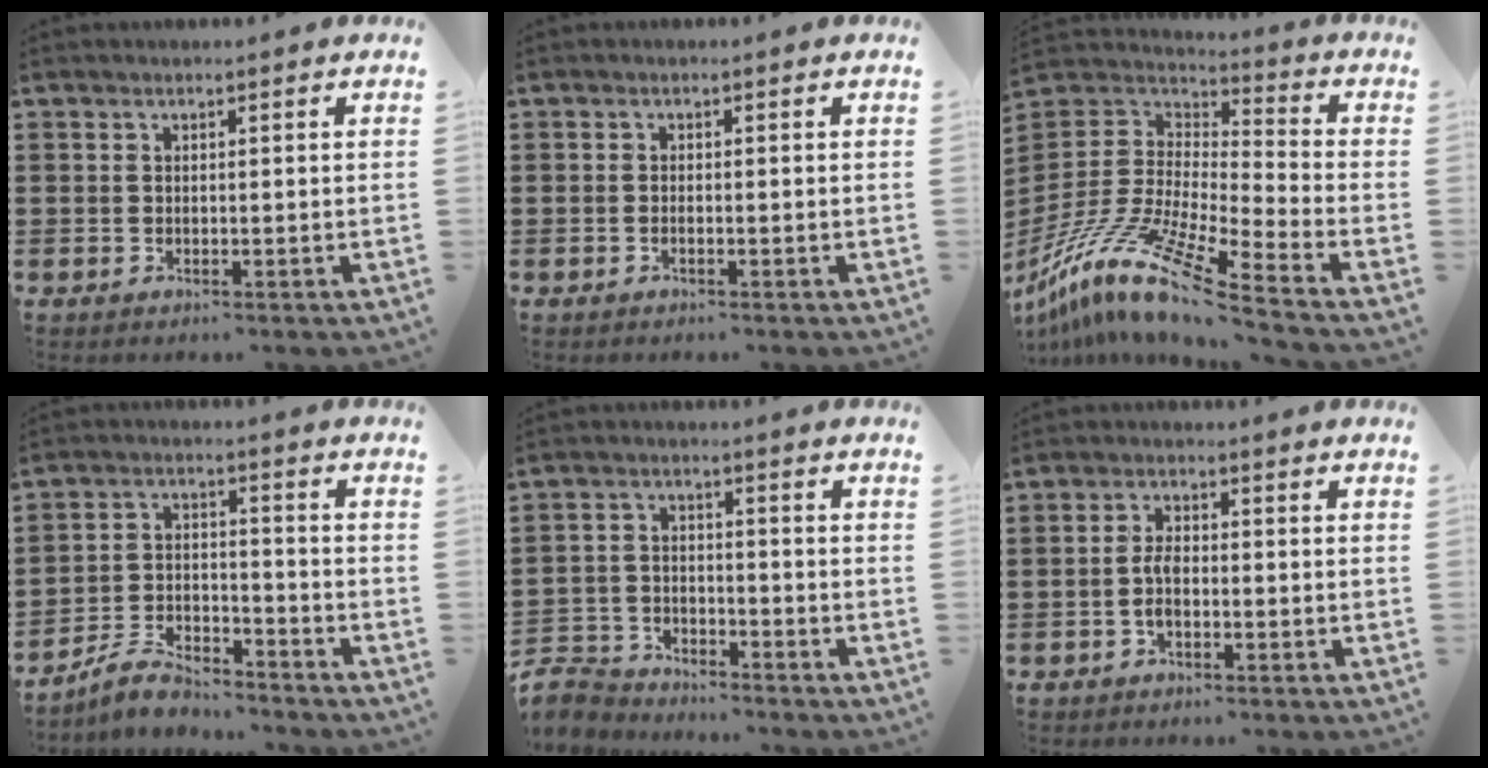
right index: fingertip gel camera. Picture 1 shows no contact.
{"total": 0.6, "force": [-0.3, -0.1, 0.5], "torque": [-0.011, -0.007, -0.004]}
{"total": 13.8, "force": [-10.6, 1.0, 8.8], "torque": [-0.199, 0.001, -0.212]}
{"total": 6.0, "force": [-5.7, 1.2, 1.6], "torque": [-0.038, 0.009, -0.112]}
{"total": 5.4, "force": [-5.2, 1.3, 0.1], "torque": [-0.031, 0.001, -0.114]}
{"total": 3.2, "force": [-1.0, 1.6, 2.6], "torque": [-0.066, -0.005, -0.021]}